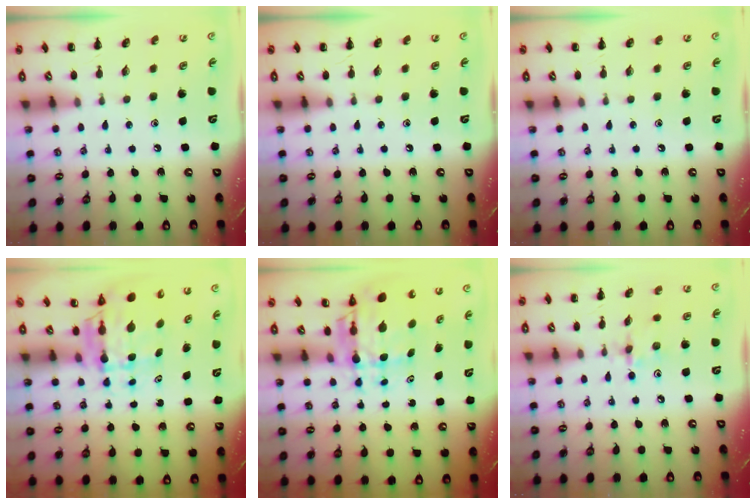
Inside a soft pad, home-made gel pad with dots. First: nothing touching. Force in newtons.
{"total": 0.0}
{"total": 0.0}
{"total": 6.2, "press": 5.9, "slide": 1.9}
{"total": 6.5, "press": 5.9, "slide": 2.6}
{"total": 2.9, "press": 2.9, "slide": 0.5}